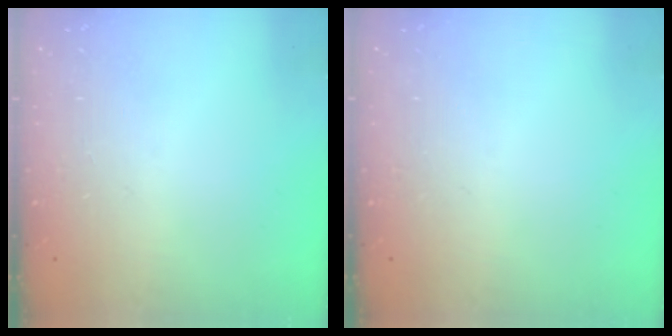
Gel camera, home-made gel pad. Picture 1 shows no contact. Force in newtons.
{"total": 0.0}